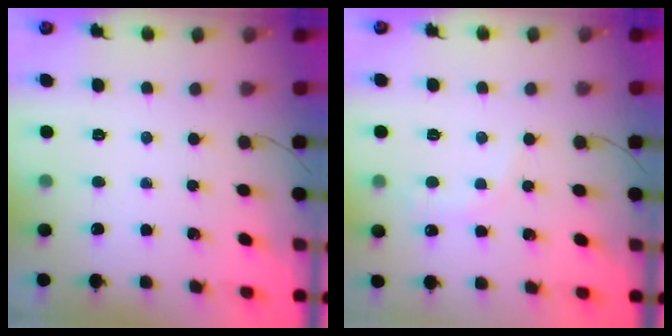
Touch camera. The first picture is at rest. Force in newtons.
{"total": 4.6, "press": 4.3, "slide": 1.4}